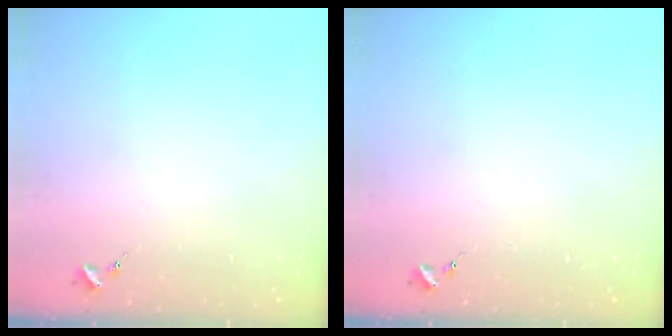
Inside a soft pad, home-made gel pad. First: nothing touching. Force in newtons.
{"total": 0.0}